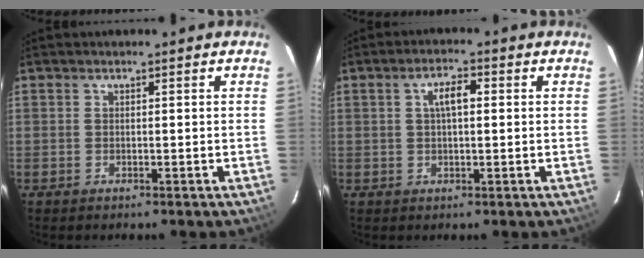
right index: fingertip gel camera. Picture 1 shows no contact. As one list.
[{"total": 4.0, "force": [0.8, 1.6, 3.6], "torque": [-0.066, 0.011, 0.016]}]